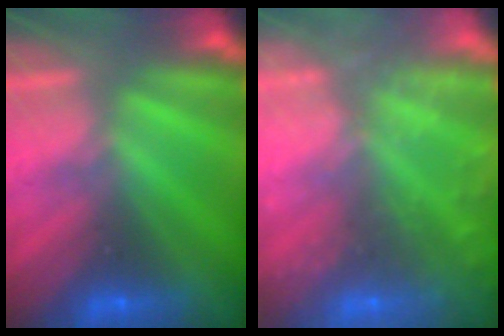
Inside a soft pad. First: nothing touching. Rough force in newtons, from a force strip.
{"total": 9.0}